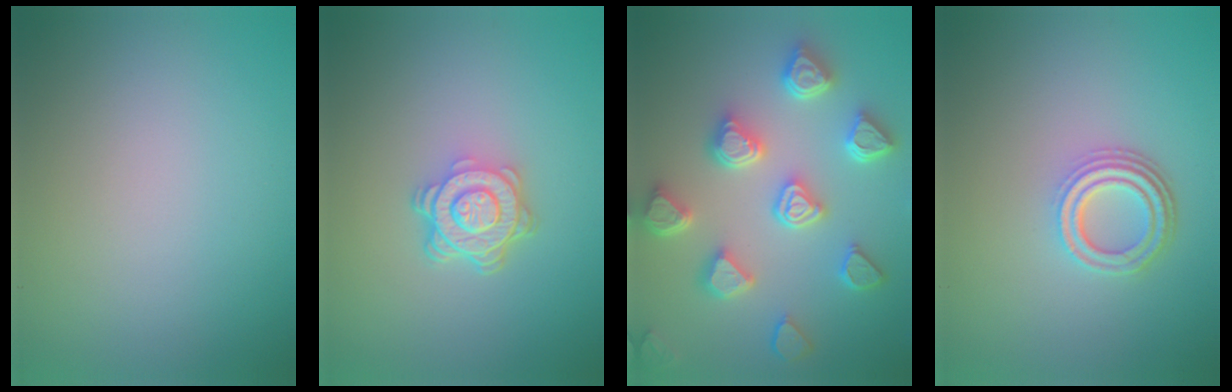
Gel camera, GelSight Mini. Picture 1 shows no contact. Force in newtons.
{"total": 4.7, "press": 3.4, "slide": 3.2}
{"total": 6.9, "press": 5.7, "slide": 3.9}
{"total": 3.9, "press": 3.0, "slide": 2.5}